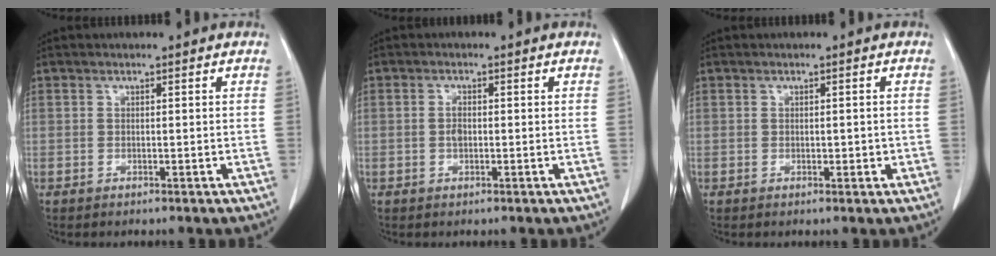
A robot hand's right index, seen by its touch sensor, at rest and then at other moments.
{"total": 1.6, "force": [-0.1, 0.8, 1.3], "torque": [-0.027, 0.002, -0.003]}
{"total": 1.3, "force": [-0.2, 0.8, 1.0], "torque": [-0.012, 0.002, 0.000]}